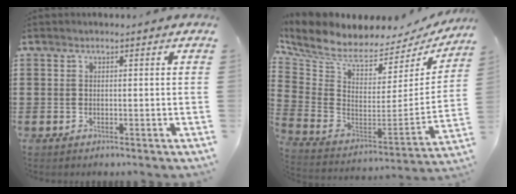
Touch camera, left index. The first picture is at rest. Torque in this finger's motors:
{"motor_torque": [1.34, -0.80, 0.46, 0.16]}